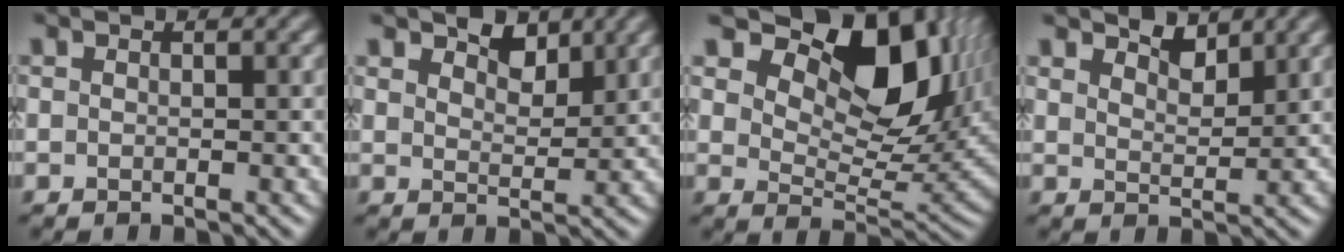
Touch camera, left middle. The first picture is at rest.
{"total": 3.3, "force": [2.7, 1.3, 1.3], "torque": [-0.017, 0.008, 0.031]}
{"total": 11.3, "force": [6.3, 5.6, 7.6], "torque": [-0.110, 0.004, 0.109]}
{"total": 2.4, "force": [2.3, 0.4, 0.5], "torque": [-0.006, 0.002, 0.040]}